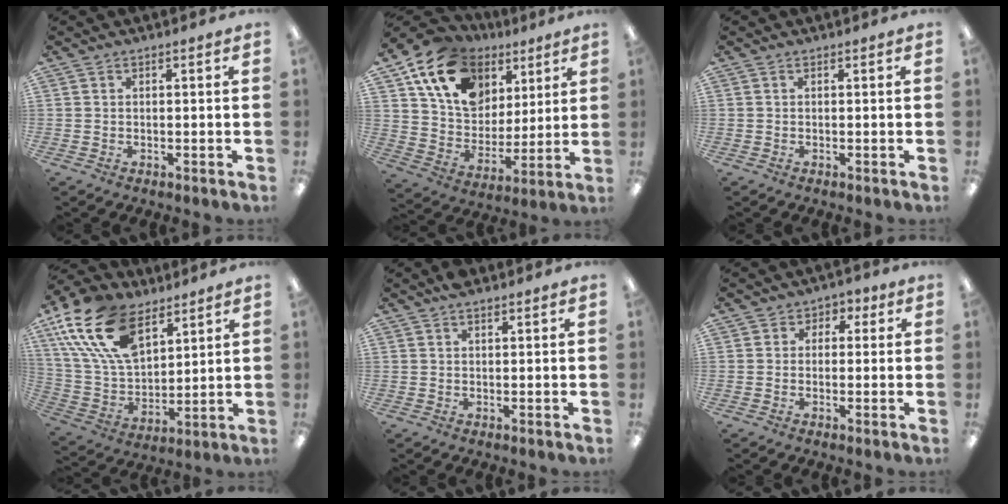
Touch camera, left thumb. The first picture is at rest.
{"total": 17.5, "force": [9.5, 12.3, 8.0], "torque": [-0.147, -0.036, 0.181]}
{"total": 0.0}
{"total": 21.0, "force": [11.2, 11.9, 13.1], "torque": [-0.286, -0.037, 0.204]}
{"total": 2.0, "force": [1.6, 0.6, 1.0], "torque": [-0.023, 0.001, 0.028]}
{"total": 2.8, "force": [-0.4, 2.6, 0.9], "torque": [-0.010, 0.011, -0.010]}